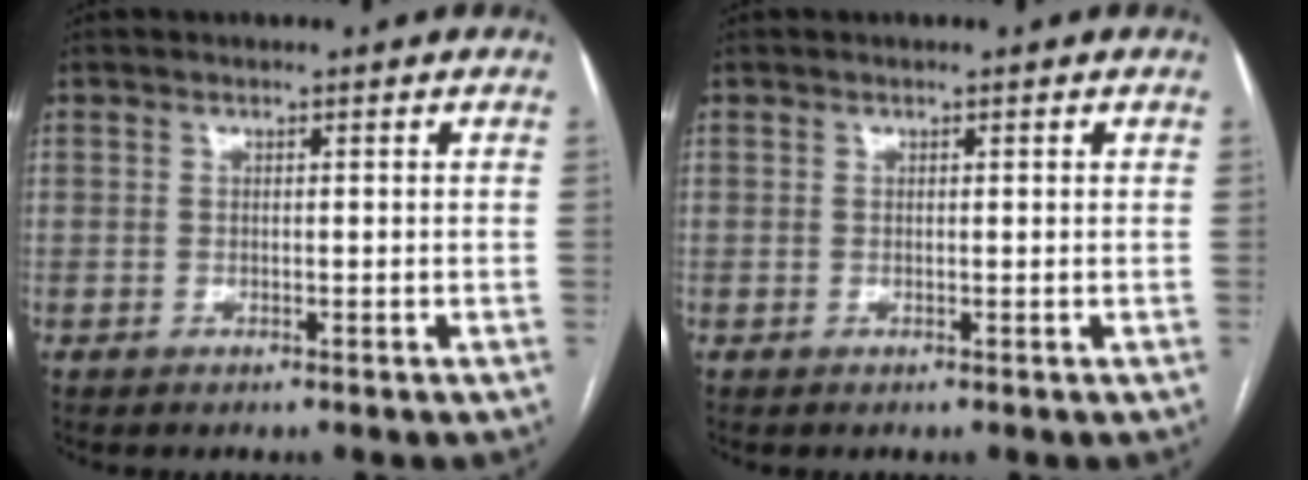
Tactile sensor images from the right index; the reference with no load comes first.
{"total": 0.0}